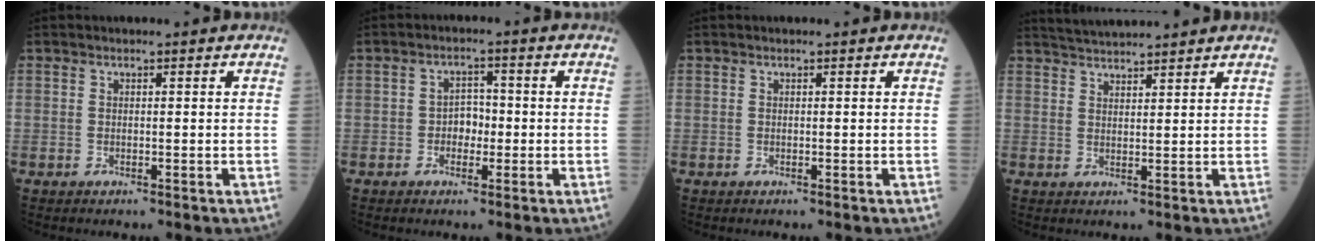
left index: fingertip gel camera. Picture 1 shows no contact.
{"total": 3.1, "force": [-0.8, 2.1, 2.1], "torque": [-0.027, 0.006, -0.019]}
{"total": 0.0}
{"total": 5.7, "force": [5.5, -0.3, 1.5], "torque": [-0.031, 0.028, 0.091]}